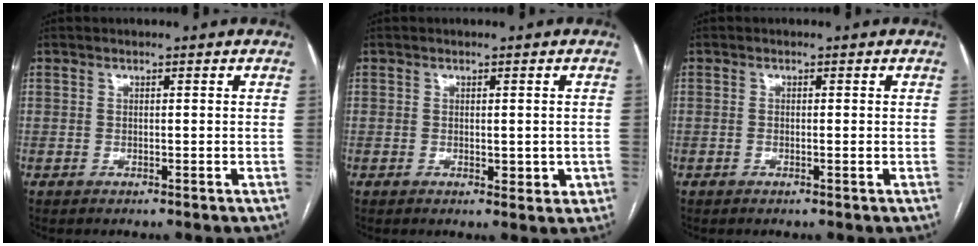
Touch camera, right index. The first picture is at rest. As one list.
[{"total": 2.7, "force": [-0.4, 1.5, 2.2], "torque": [-0.021, 0.001, 0.001]}, {"total": 0.5, "force": [0.0, 0.1, 0.5], "torque": [-0.008, 0.002, 0.002]}]